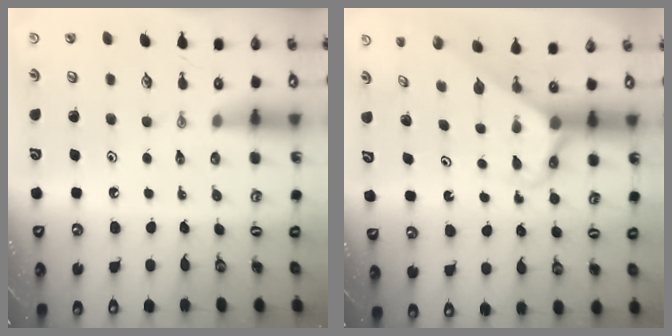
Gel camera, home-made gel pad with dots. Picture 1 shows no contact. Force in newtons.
{"total": 2.8, "press": 2.8, "slide": 0.2}